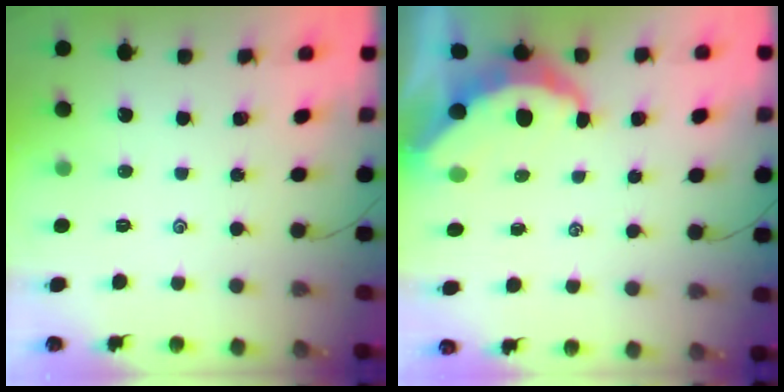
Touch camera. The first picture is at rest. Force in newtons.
{"total": 7.1, "press": 7.1, "slide": 0.9}